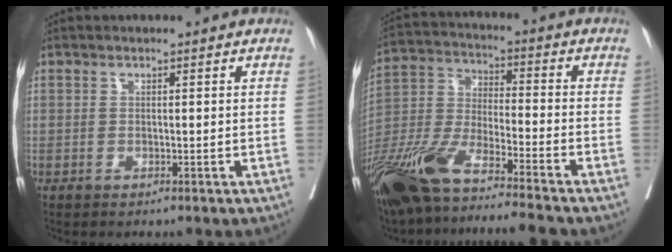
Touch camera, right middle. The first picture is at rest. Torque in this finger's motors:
{"motor_torque": [1.09, -1.05, 0.57, 0.21]}